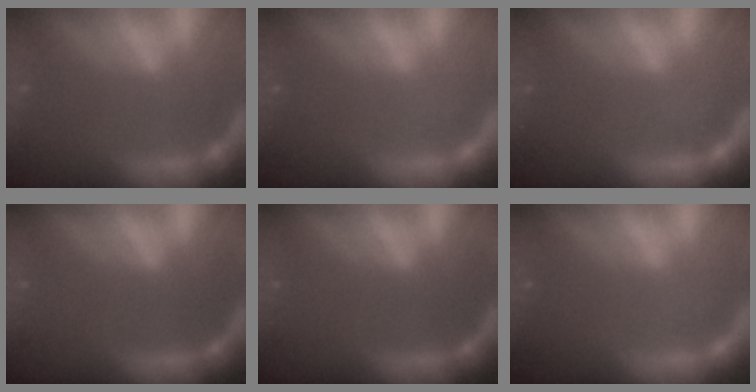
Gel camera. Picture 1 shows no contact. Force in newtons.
{"total": 1.0}
{"total": 1.4}
{"total": 0.0}
{"total": 0.0}
{"total": 1.0}